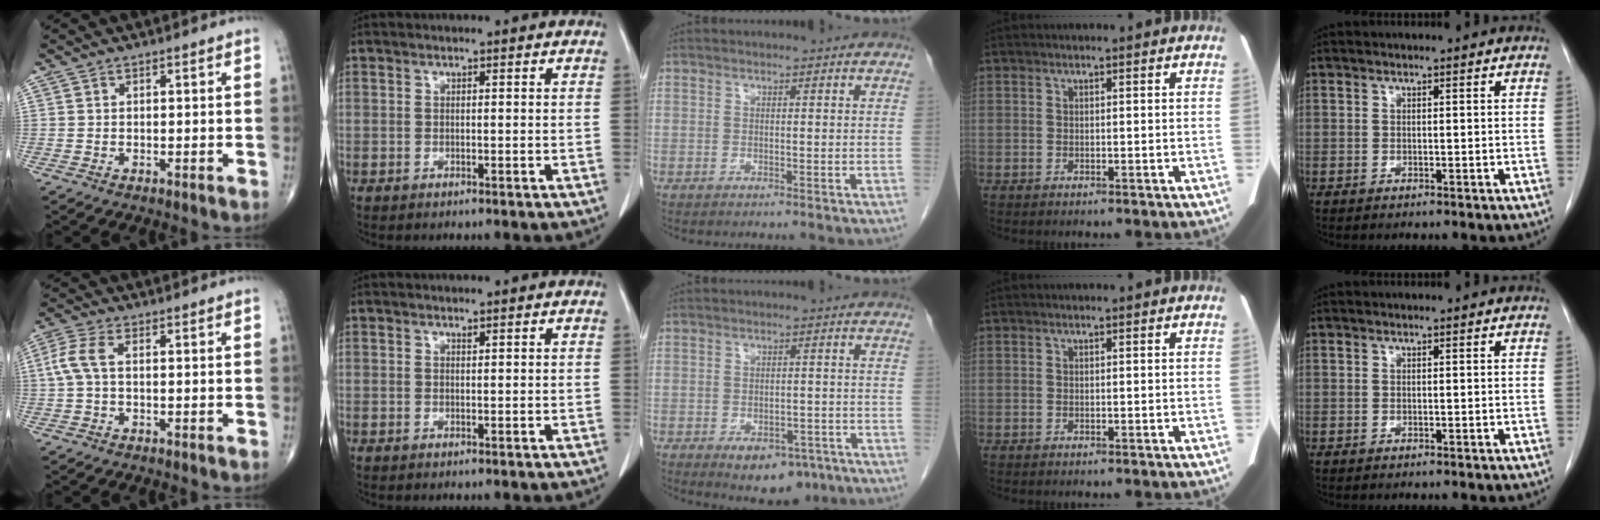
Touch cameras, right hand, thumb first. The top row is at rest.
{"thumb": {"total": 4.9, "force": [0.4, 2.4, 4.3], "torque": [-0.119, 0.012, 0.003]}, "middle": {"total": 7.7, "force": [-4.6, 4.3, 4.4], "torque": [-0.048, 0.003, -0.057]}}